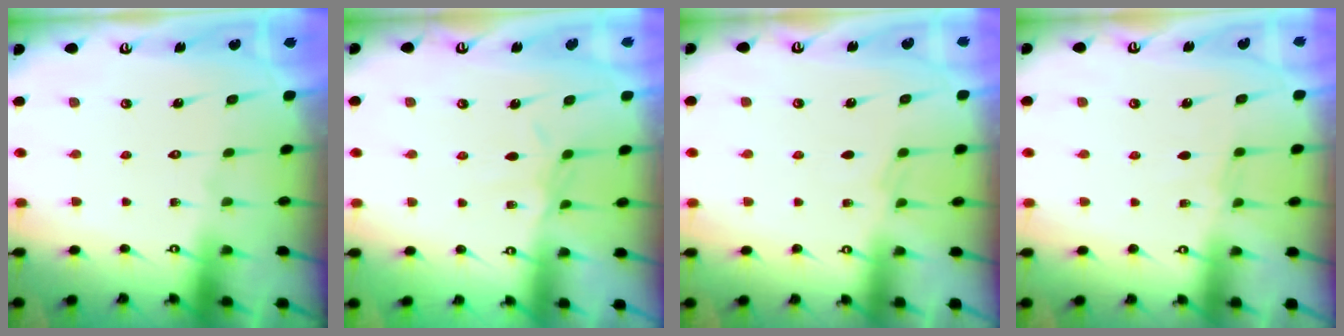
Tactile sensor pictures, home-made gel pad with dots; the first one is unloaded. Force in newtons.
{"total": 2.9, "press": 2.9, "slide": 0.6}
{"total": 1.5, "press": 1.4, "slide": 0.3}
{"total": 3.8, "press": 3.8, "slide": 0.4}